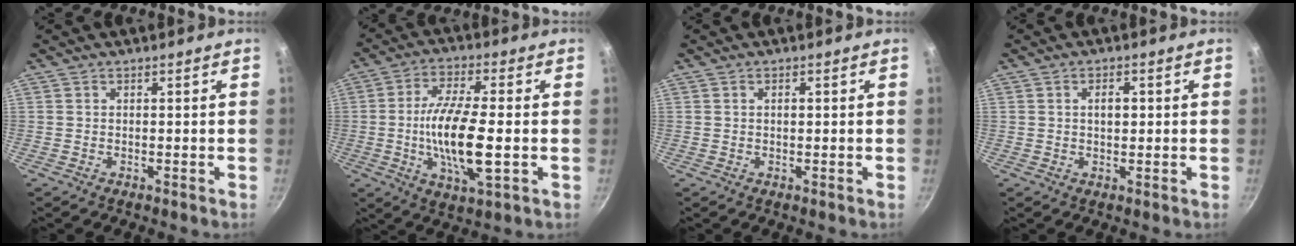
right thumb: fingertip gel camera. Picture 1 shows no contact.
{"total": 14.2, "force": [-1.6, 4.2, 13.4], "torque": [-0.258, 0.003, -0.034]}
{"total": 0.8, "force": [0.1, 0.4, 0.6], "torque": [-0.009, 0.003, 0.003]}
{"total": 2.7, "force": [0.4, 1.5, 2.2], "torque": [-0.025, 0.005, 0.006]}